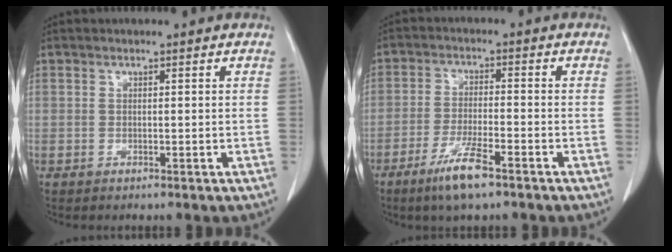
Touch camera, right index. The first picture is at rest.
{"total": 7.0, "force": [-4.6, 0.7, 5.2], "torque": [-0.106, -0.012, -0.084]}